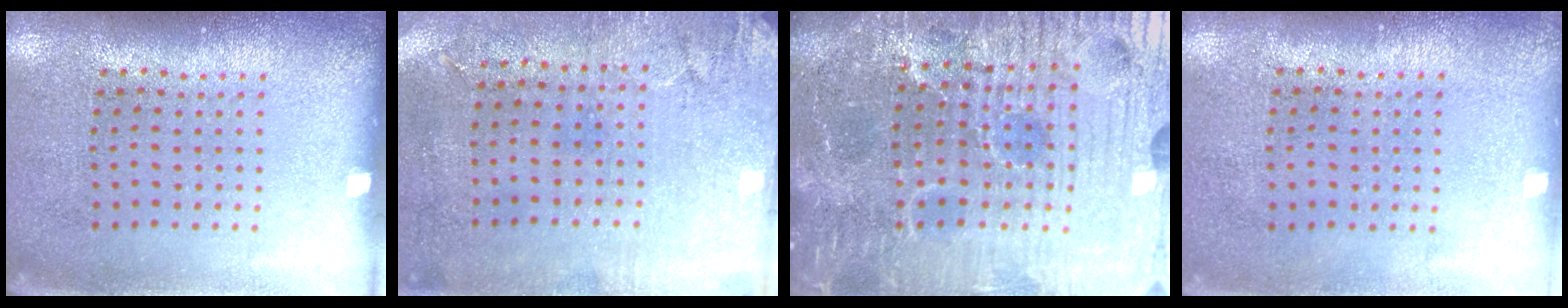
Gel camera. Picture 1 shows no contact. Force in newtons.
{"total": 2.9, "press": 2.3, "slide": 1.7}
{"total": 7.1, "press": 6.4, "slide": 3.0}
{"total": 0.0}